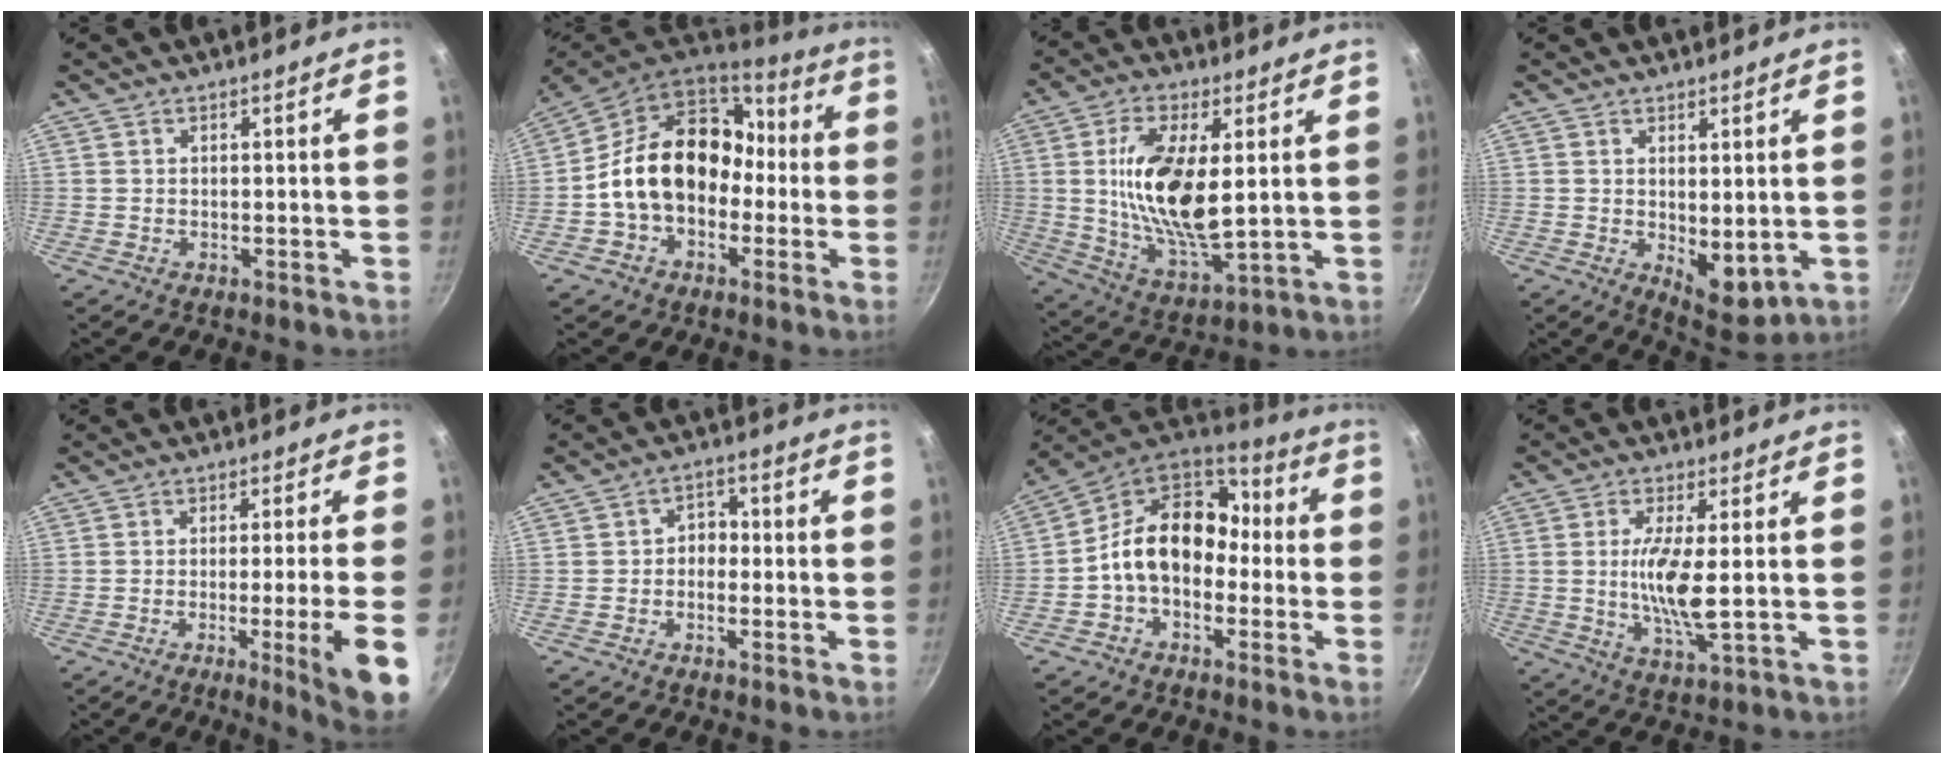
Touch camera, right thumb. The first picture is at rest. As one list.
[{"total": 18.8, "force": [-1.2, 14.3, 12.2], "torque": [-0.169, 0.063, -0.026]}, {"total": 16.8, "force": [2.6, 7.3, 14.9], "torque": [-0.276, -0.017, 0.053]}, {"total": 7.0, "force": [0.5, 3.3, 6.2], "torque": [-0.071, -0.025, 0.019]}, {"total": 10.5, "force": [-3.1, -0.2, 10.0], "torque": [-0.141, 0.005, -0.039]}, {"total": 3.5, "force": [-0.7, 2.8, 2.0], "torque": [-0.005, 0.018, -0.022]}, {"total": 15.2, "force": [-1.2, 11.3, 10.1], "torque": [-0.128, 0.053, -0.040]}, {"total": 8.9, "force": [0.3, 2.0, 8.7], "torque": [-0.182, -0.013, 0.006]}]